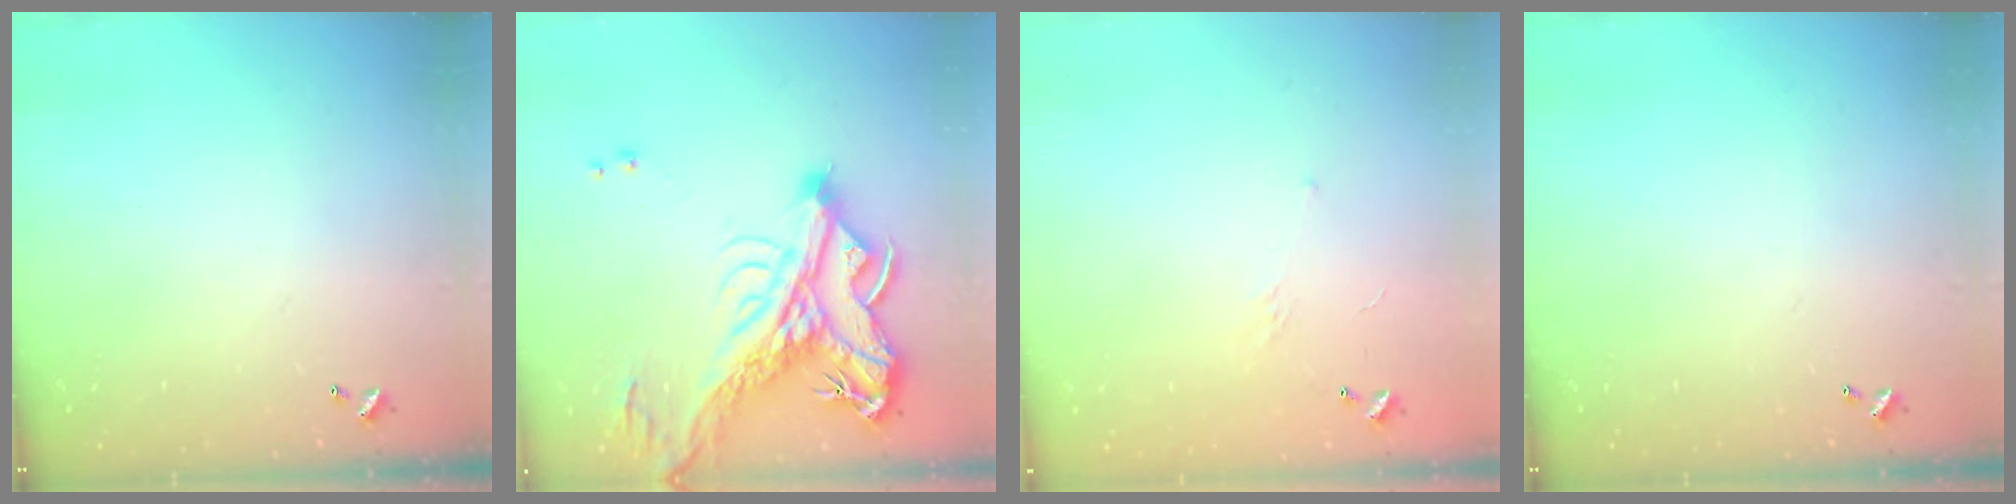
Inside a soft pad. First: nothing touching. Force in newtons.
{"total": 12.9, "press": 12.6, "slide": 3.0}
{"total": 5.7, "press": 5.6, "slide": 1.1}
{"total": 0.0}